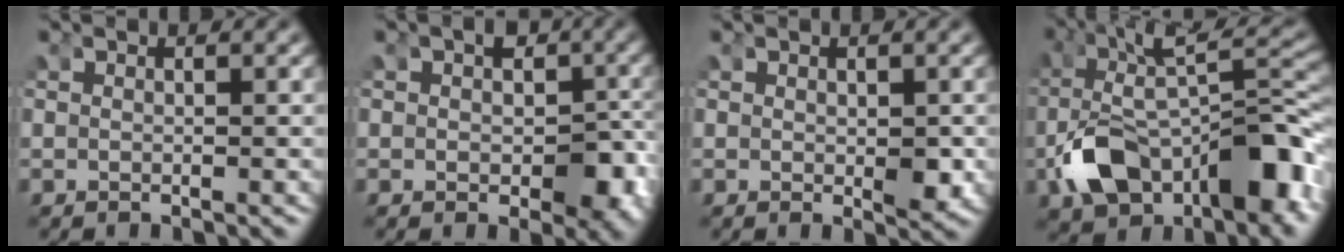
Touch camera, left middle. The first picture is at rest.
{"total": 5.4, "force": [-1.1, 4.1, 3.4], "torque": [-0.053, -0.020, -0.009]}
{"total": 1.6, "force": [-0.3, 0.9, 1.3], "torque": [-0.018, -0.009, -0.002]}
{"total": 9.1, "force": [-3.2, 4.8, 7.1], "torque": [-0.134, 0.001, -0.052]}